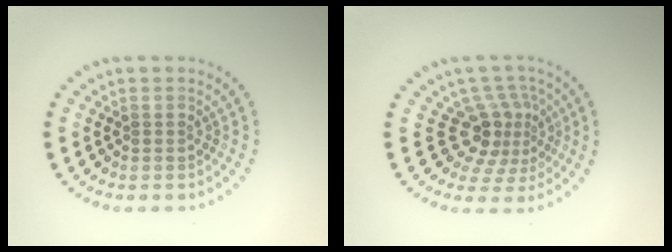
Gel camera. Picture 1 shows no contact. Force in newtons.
{"total": 3.9, "press": 2.6, "slide": 2.8}